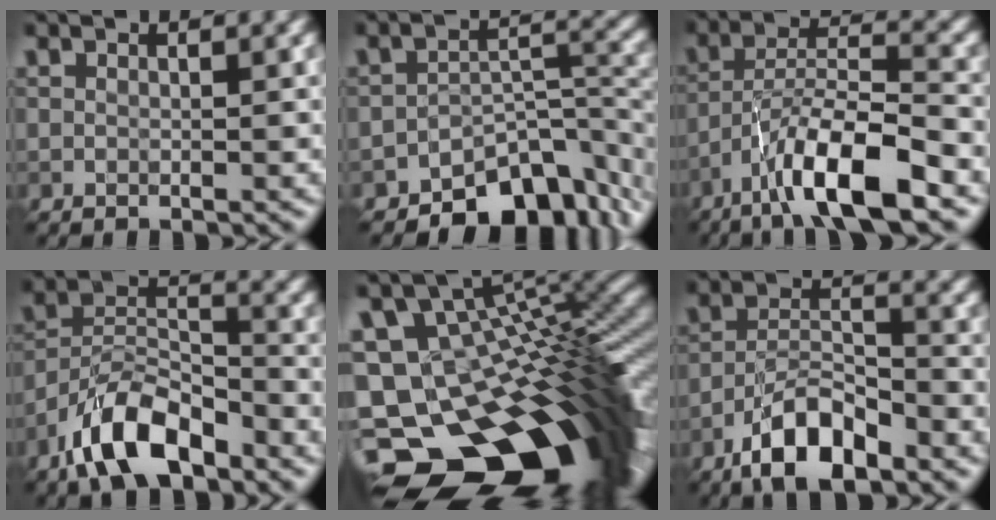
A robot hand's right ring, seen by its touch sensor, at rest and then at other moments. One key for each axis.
{"total": 8.8, "fx": -6.4, "fy": 4.3, "fz": 4.3, "tx": -0.035, "ty": -0.017, "tz": -0.102}
{"total": 9.0, "fx": -5.5, "fy": 1.9, "fz": 6.8, "tx": -0.112, "ty": 0.012, "tz": -0.099}
{"total": 7.3, "fx": -5.1, "fy": 2.8, "fz": 4.4, "tx": -0.074, "ty": 0.006, "tz": -0.102}
{"total": 18.1, "fx": -4.7, "fy": 11.4, "fz": 13.2, "tx": -0.204, "ty": -0.046, "tz": -0.039}
{"total": 6.5, "fx": -4.4, "fy": 2.3, "fz": 4.2, "tx": -0.069, "ty": 0.005, "tz": -0.082}